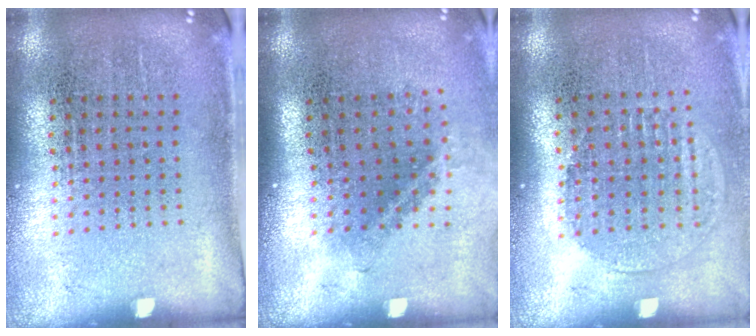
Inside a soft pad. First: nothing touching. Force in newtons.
{"total": 1.5, "press": 1.0, "slide": 1.1}
{"total": 1.3, "press": 1.2, "slide": 0.6}